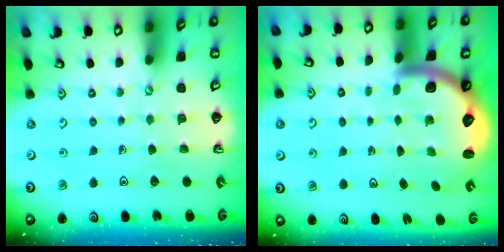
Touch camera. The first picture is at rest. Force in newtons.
{"total": 3.1, "press": 3.0, "slide": 0.5}